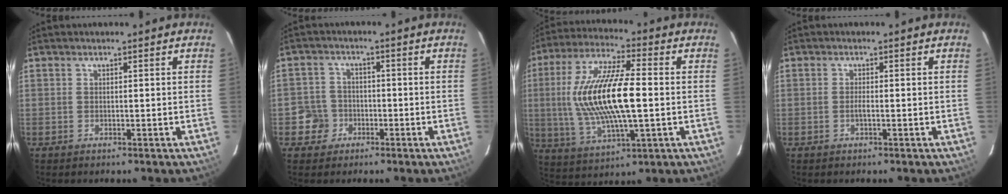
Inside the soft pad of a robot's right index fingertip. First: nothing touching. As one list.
[{"total": 4.8, "force": [-2.0, 4.3, 0.2], "torque": [-0.007, 0.019, -0.038]}, {"total": 18.4, "force": [0.1, 5.5, 17.6], "torque": [-0.345, 0.004, 0.007]}, {"total": 1.0, "force": [-0.4, 0.1, 1.0], "torque": [-0.020, -0.001, -0.008]}]